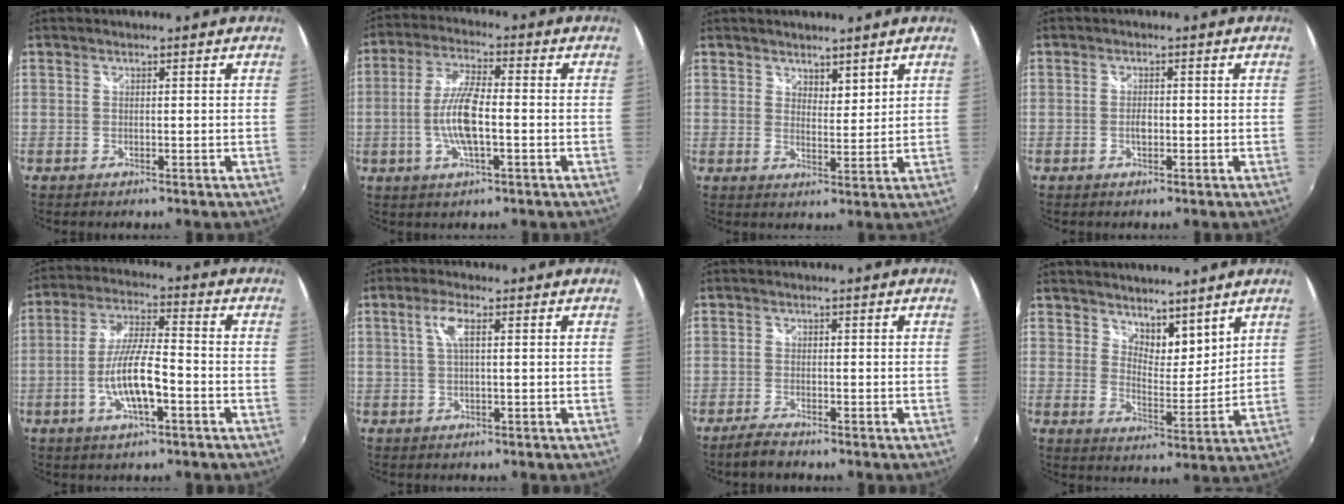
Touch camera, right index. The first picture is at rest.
{"total": 9.2, "force": [-1.9, 2.3, 8.7], "torque": [-0.175, 0.001, -0.040]}
{"total": 3.3, "force": [2.7, 1.5, 1.2], "torque": [-0.012, 0.001, 0.046]}
{"total": 1.7, "force": [-0.4, 1.0, 1.4], "torque": [-0.026, 0.001, -0.008]}
{"total": 10.6, "force": [-3.6, 2.5, 9.6], "torque": [-0.193, -0.001, -0.065]}
{"total": 3.6, "force": [0.9, 0.7, 3.4], "torque": [-0.070, 0.005, 0.017]}
{"total": 2.8, "force": [-2.4, 0.9, 1.1], "torque": [-0.036, -0.004, -0.051]}
{"total": 7.3, "force": [5.9, 3.2, 2.9], "torque": [-0.032, -0.003, 0.103]}